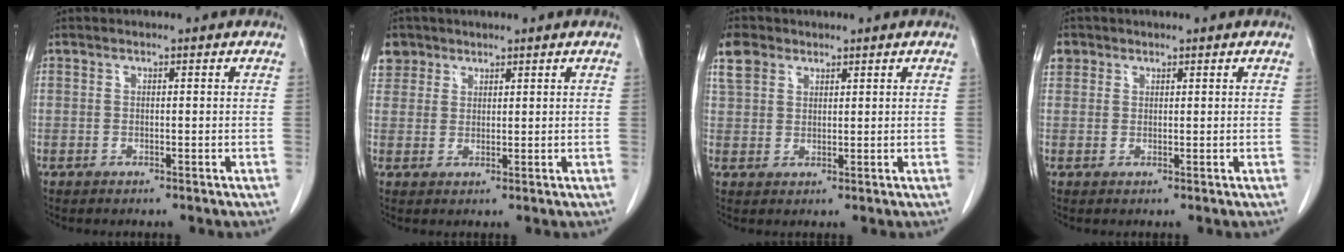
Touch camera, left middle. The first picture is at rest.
{"total": 4.9, "force": [3.2, 3.8, 0.3], "torque": [-0.003, 0.014, 0.064]}
{"total": 4.4, "force": [2.8, 2.9, 1.6], "torque": [-0.042, 0.013, 0.063]}
{"total": 2.8, "force": [1.5, 2.4, 0.4], "torque": [-0.004, 0.013, 0.028]}